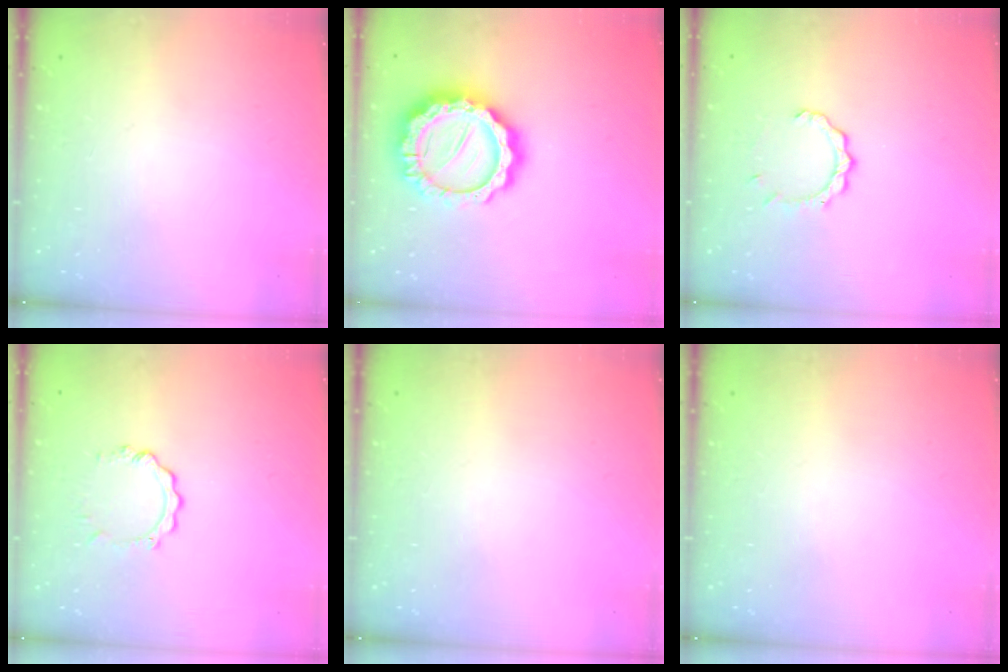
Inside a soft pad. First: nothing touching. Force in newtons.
{"total": 19.1, "press": 19.1, "slide": 1.4}
{"total": 3.8, "press": 3.7, "slide": 0.4}
{"total": 4.0, "press": 4.0, "slide": 0.4}
{"total": 0.0}
{"total": 0.0}